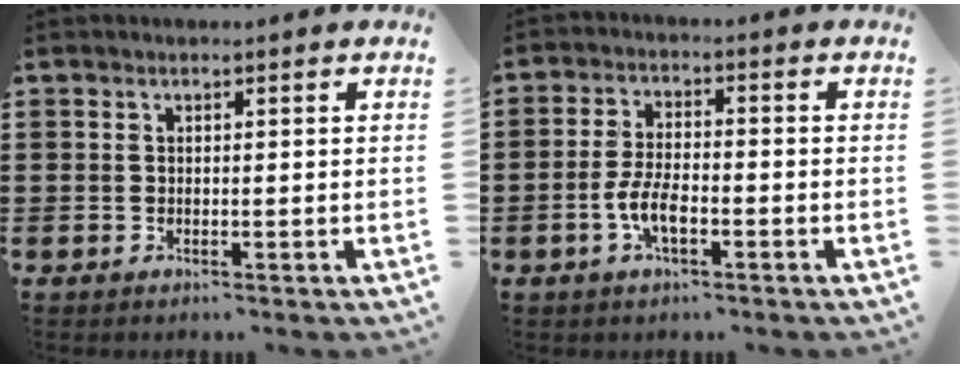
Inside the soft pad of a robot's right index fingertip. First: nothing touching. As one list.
[{"total": 5.3, "force": [-2.0, 1.9, 4.5], "torque": [-0.106, -0.005, -0.043]}]